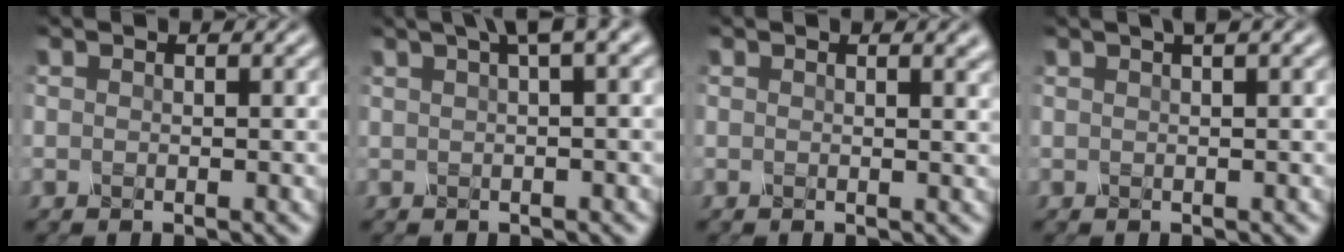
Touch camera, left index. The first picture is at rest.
{"total": 4.0, "force": [2.2, 0.7, 3.2], "torque": [-0.048, 0.021, 0.037]}
{"total": 1.8, "force": [1.3, 0.6, 1.1], "torque": [-0.005, 0.002, 0.018]}
{"total": 2.1, "force": [1.1, 0.4, 1.7], "torque": [-0.021, 0.005, 0.014]}